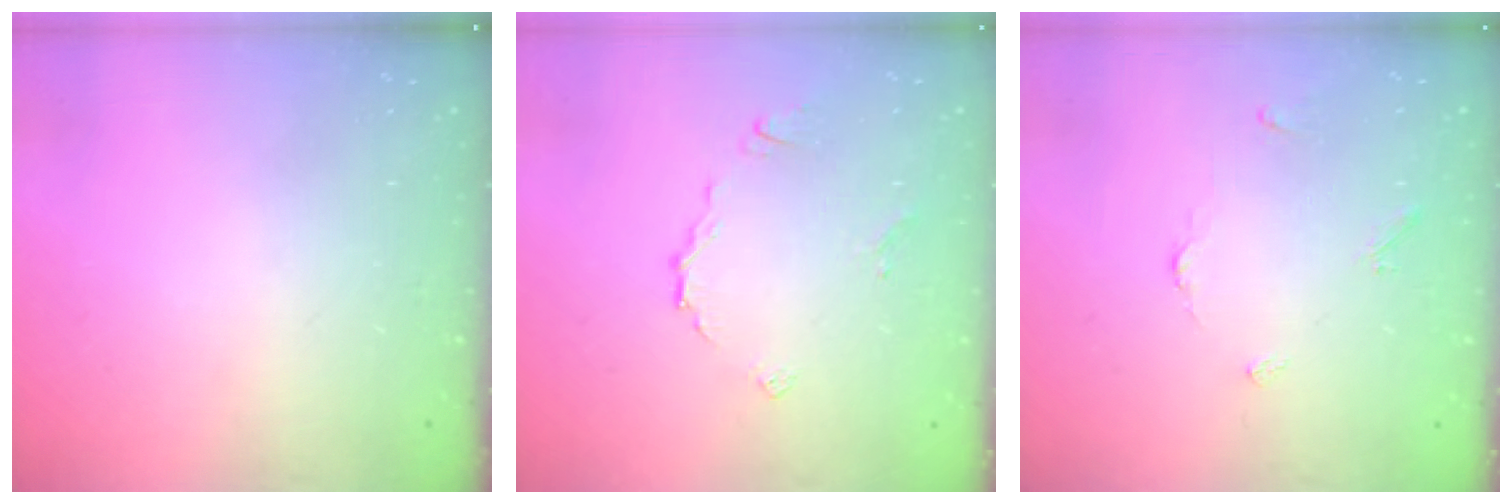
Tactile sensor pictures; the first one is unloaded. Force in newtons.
{"total": 4.9, "press": 4.9, "slide": 0.3}
{"total": 2.9, "press": 2.9, "slide": 0.5}